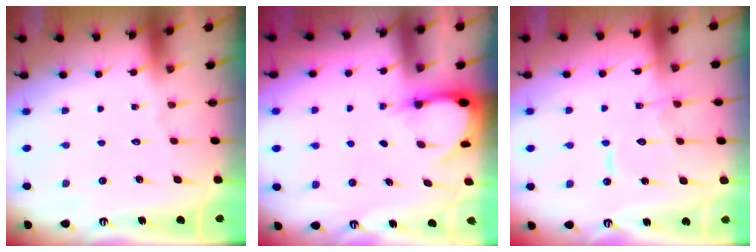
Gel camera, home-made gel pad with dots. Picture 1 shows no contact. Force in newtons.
{"total": 2.9, "press": 2.9, "slide": 0.3}
{"total": 10.8, "press": 10.7, "slide": 1.1}